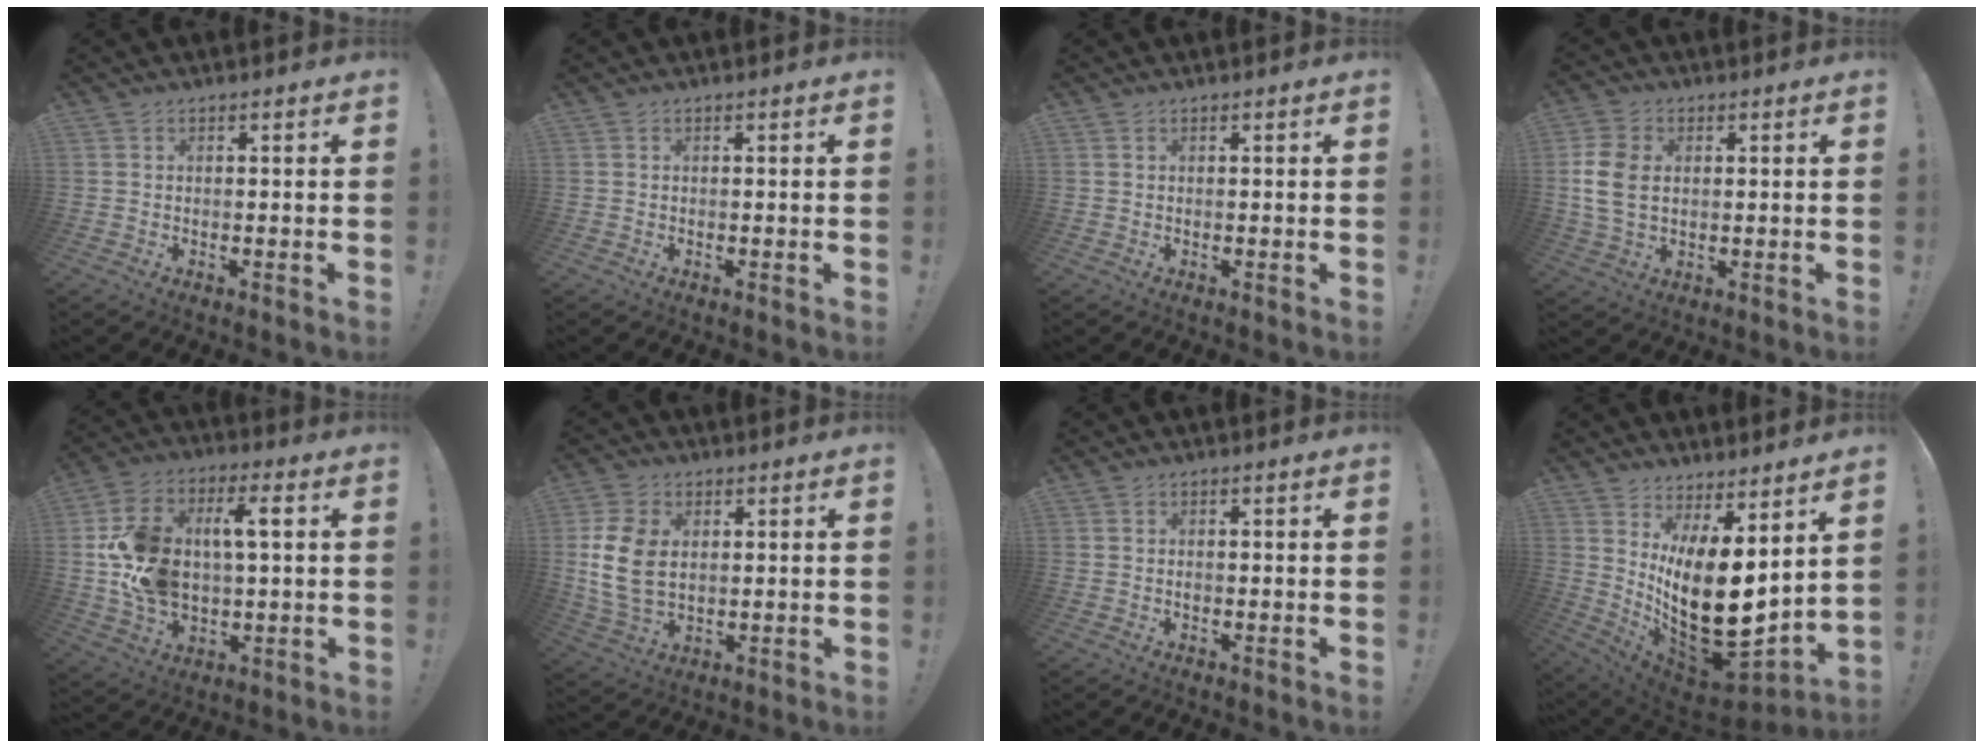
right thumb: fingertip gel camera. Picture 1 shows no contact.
{"total": 0.0}
{"total": 0.0}
{"total": 9.9, "force": [1.1, 7.0, 6.9], "torque": [-0.148, 0.003, 0.022]}
{"total": 16.2, "force": [2.2, 9.9, 12.6], "torque": [-0.228, 0.005, 0.040]}
{"total": 12.8, "force": [1.6, 8.8, 9.1], "torque": [-0.185, -0.005, 0.034]}
{"total": 0.6, "force": [-0.4, 0.4, 0.1], "torque": [-0.008, 0.005, -0.007]}
{"total": 20.2, "force": [-0.5, 8.9, 18.2], "torque": [-0.321, -0.036, 0.006]}